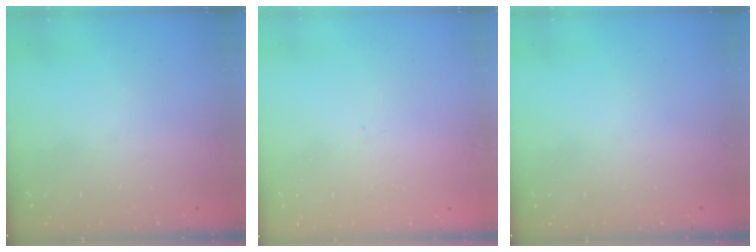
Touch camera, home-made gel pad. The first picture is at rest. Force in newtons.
{"total": 0.0}
{"total": 0.0}